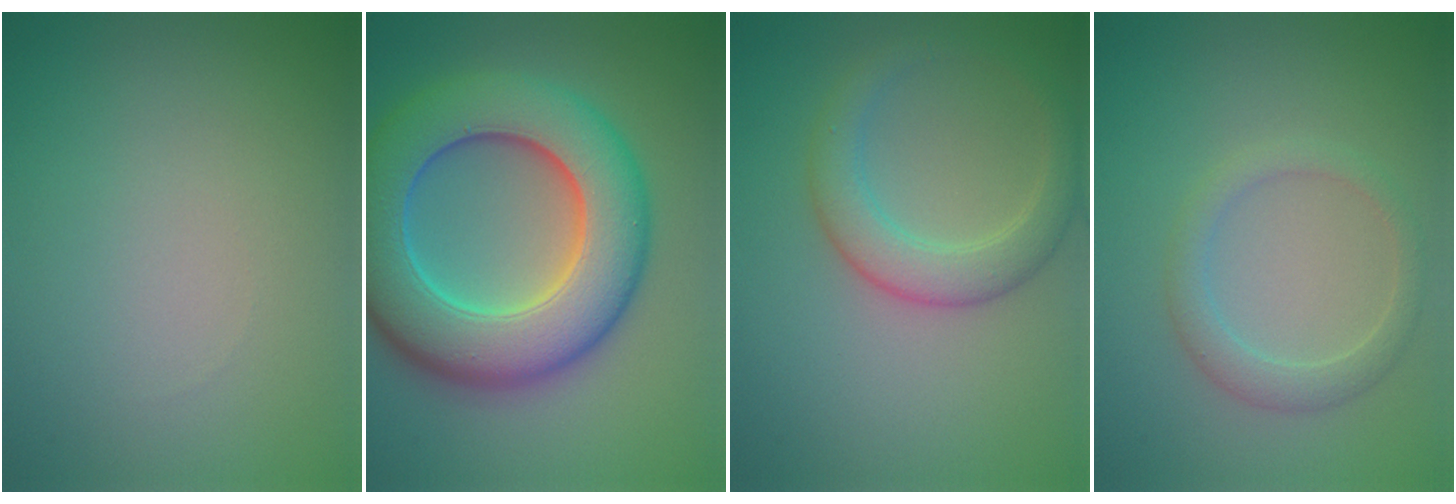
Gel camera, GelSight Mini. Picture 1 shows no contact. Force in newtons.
{"total": 12.2, "press": 12.2, "slide": 0.1}
{"total": 3.8, "press": 3.8, "slide": 0.2}
{"total": 2.3, "press": 2.3, "slide": 0.1}